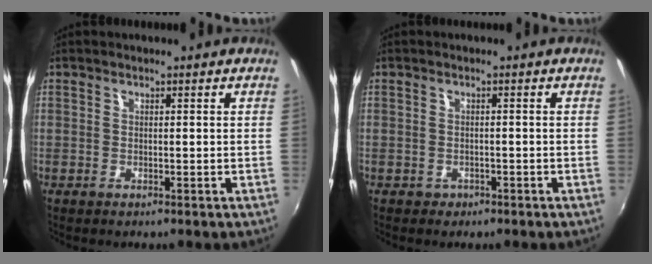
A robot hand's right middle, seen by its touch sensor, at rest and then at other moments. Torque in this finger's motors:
{"motor_torque": [-0.16, -0.23, -0.04, -0.01]}